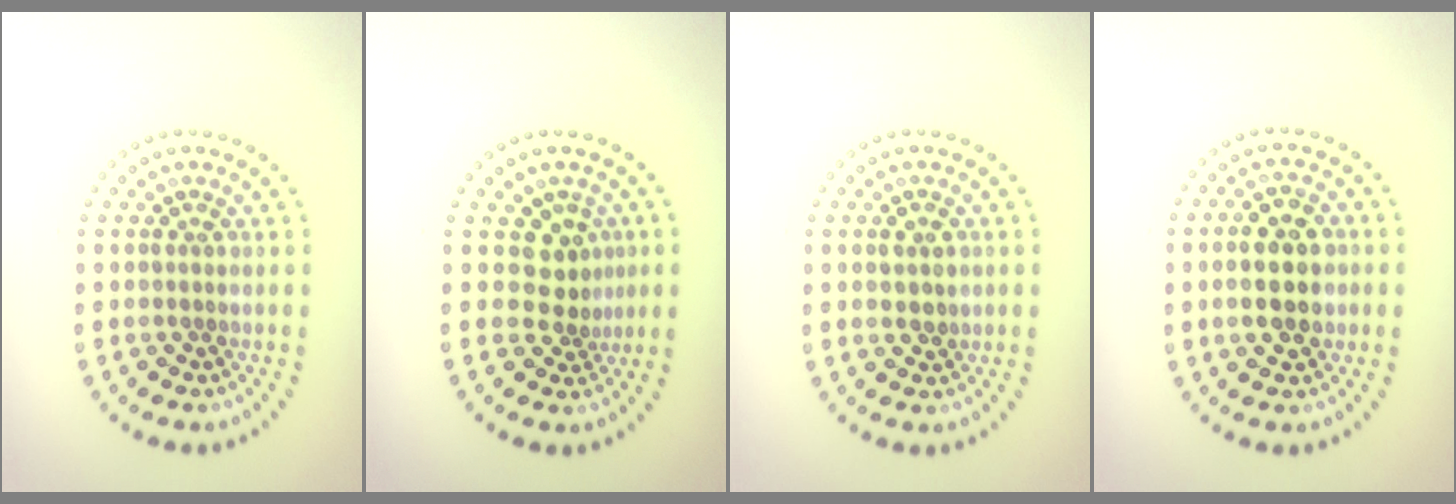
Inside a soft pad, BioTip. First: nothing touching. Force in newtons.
{"total": 2.5, "press": 2.0, "slide": 1.5}
{"total": 1.8, "press": 1.8, "slide": 0.2}
{"total": 5.1, "press": 5.1, "slide": 0.3}